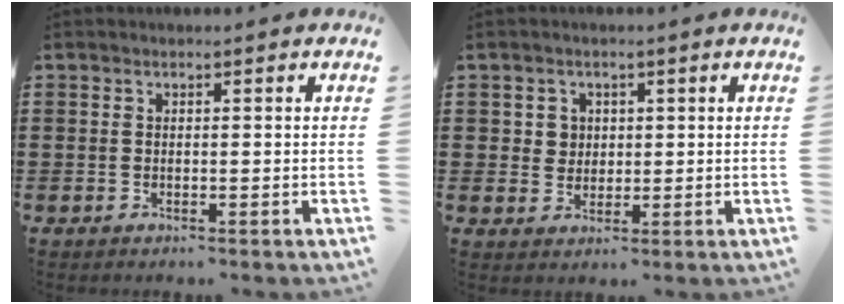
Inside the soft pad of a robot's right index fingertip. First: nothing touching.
{"total": 2.6, "force": [0.8, 2.4, 0.6], "torque": [-0.023, 0.009, 0.014]}